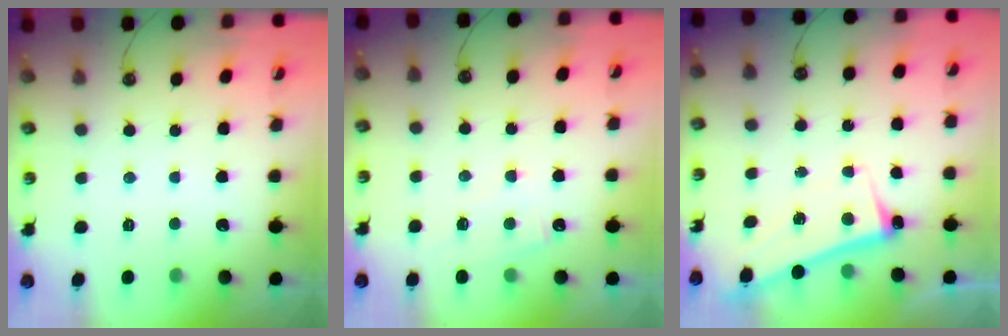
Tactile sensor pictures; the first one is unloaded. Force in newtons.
{"total": 4.0, "press": 4.0, "slide": 0.5}
{"total": 2.7, "press": 2.6, "slide": 0.5}